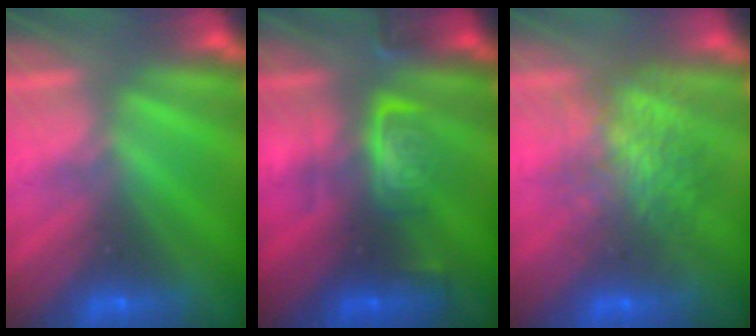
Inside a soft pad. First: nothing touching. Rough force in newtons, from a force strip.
{"total": 2.7}
{"total": 5.6}